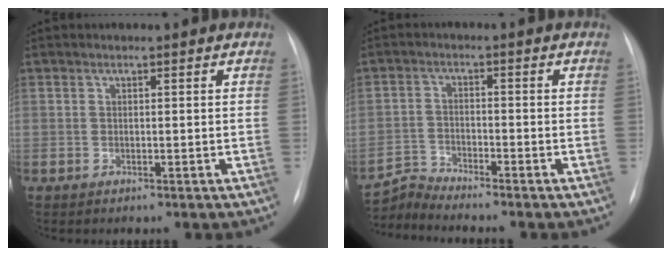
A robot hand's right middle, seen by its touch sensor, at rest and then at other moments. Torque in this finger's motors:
{"motor_torque": [-0.46, -0.06, -0.15, -0.04]}